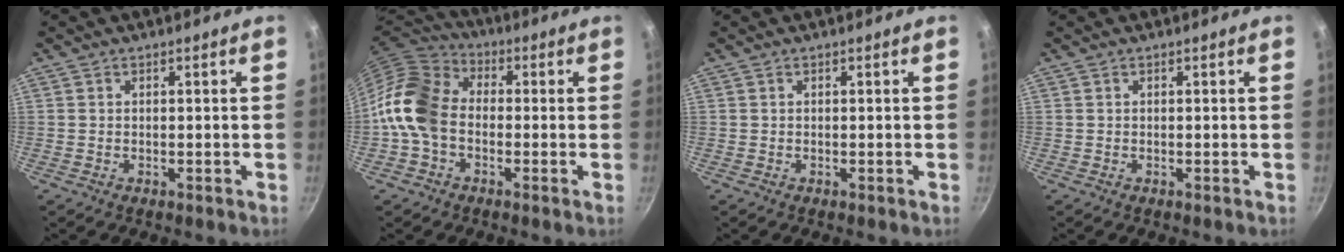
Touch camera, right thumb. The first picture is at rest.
{"total": 12.6, "force": [-2.1, 9.3, 8.2], "torque": [-0.132, 0.033, -0.066]}
{"total": 0.0}
{"total": 0.0}